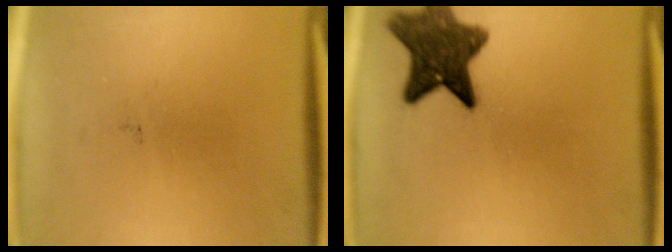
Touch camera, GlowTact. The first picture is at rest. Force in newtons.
{"total": 9.9}